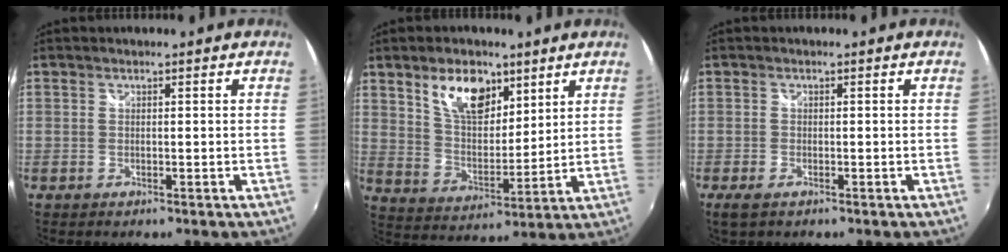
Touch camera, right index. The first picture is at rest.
{"total": 11.5, "force": [6.7, 6.1, 7.1], "torque": [-0.115, 0.005, 0.126]}
{"total": 2.7, "force": [-1.7, 1.1, 1.7], "torque": [-0.035, -0.009, -0.030]}